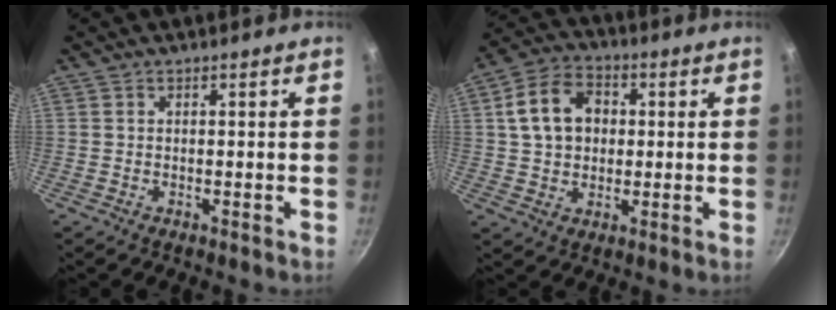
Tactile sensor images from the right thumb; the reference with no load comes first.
{"total": 11.2, "force": [1.9, 8.6, 7.0], "torque": [-0.102, 0.016, 0.024]}